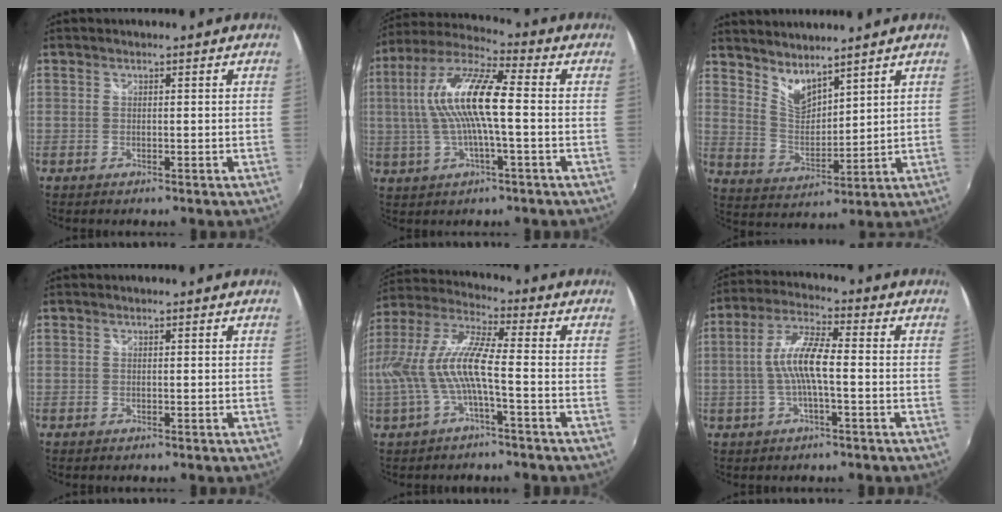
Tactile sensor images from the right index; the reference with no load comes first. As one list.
[{"total": 14.5, "force": [0.3, 2.9, 14.2], "torque": [-0.272, 0.014, -0.001]}, {"total": 7.6, "force": [6.5, 2.3, 3.3], "torque": [-0.055, -0.008, 0.126]}, {"total": 0.0}, {"total": 12.0, "force": [-2.4, 1.7, 11.6], "torque": [-0.228, -0.001, -0.040]}, {"total": 8.5, "force": [-1.2, 1.6, 8.3], "torque": [-0.174, 0.010, -0.022]}]